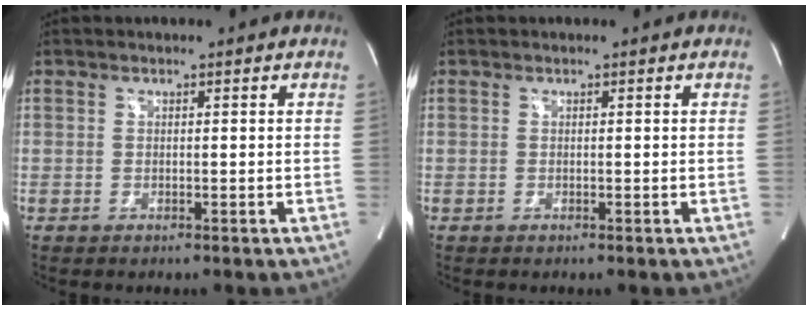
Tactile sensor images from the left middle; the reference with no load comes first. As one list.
[{"total": 0.0}]